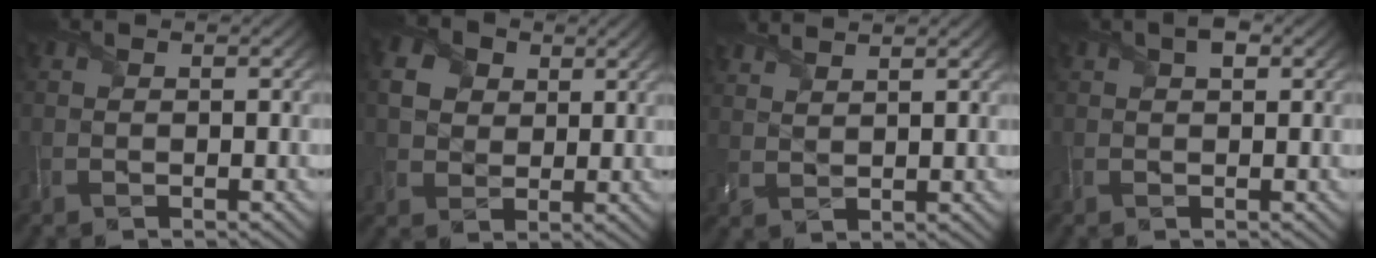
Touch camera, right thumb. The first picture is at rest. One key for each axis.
{"total": 4.8, "fx": 1.7, "fy": 3.9, "fz": 2.1, "tx": -0.063, "ty": 0.002, "tz": 0.027}
{"total": 3.5, "fx": 3.2, "fy": 0.5, "fz": 1.5, "tx": -0.035, "ty": 0.000, "tz": 0.060}
{"total": 1.8, "fx": 0.8, "fy": 0.7, "fz": 1.4, "tx": -0.024, "ty": 0.007, "tz": 0.012}